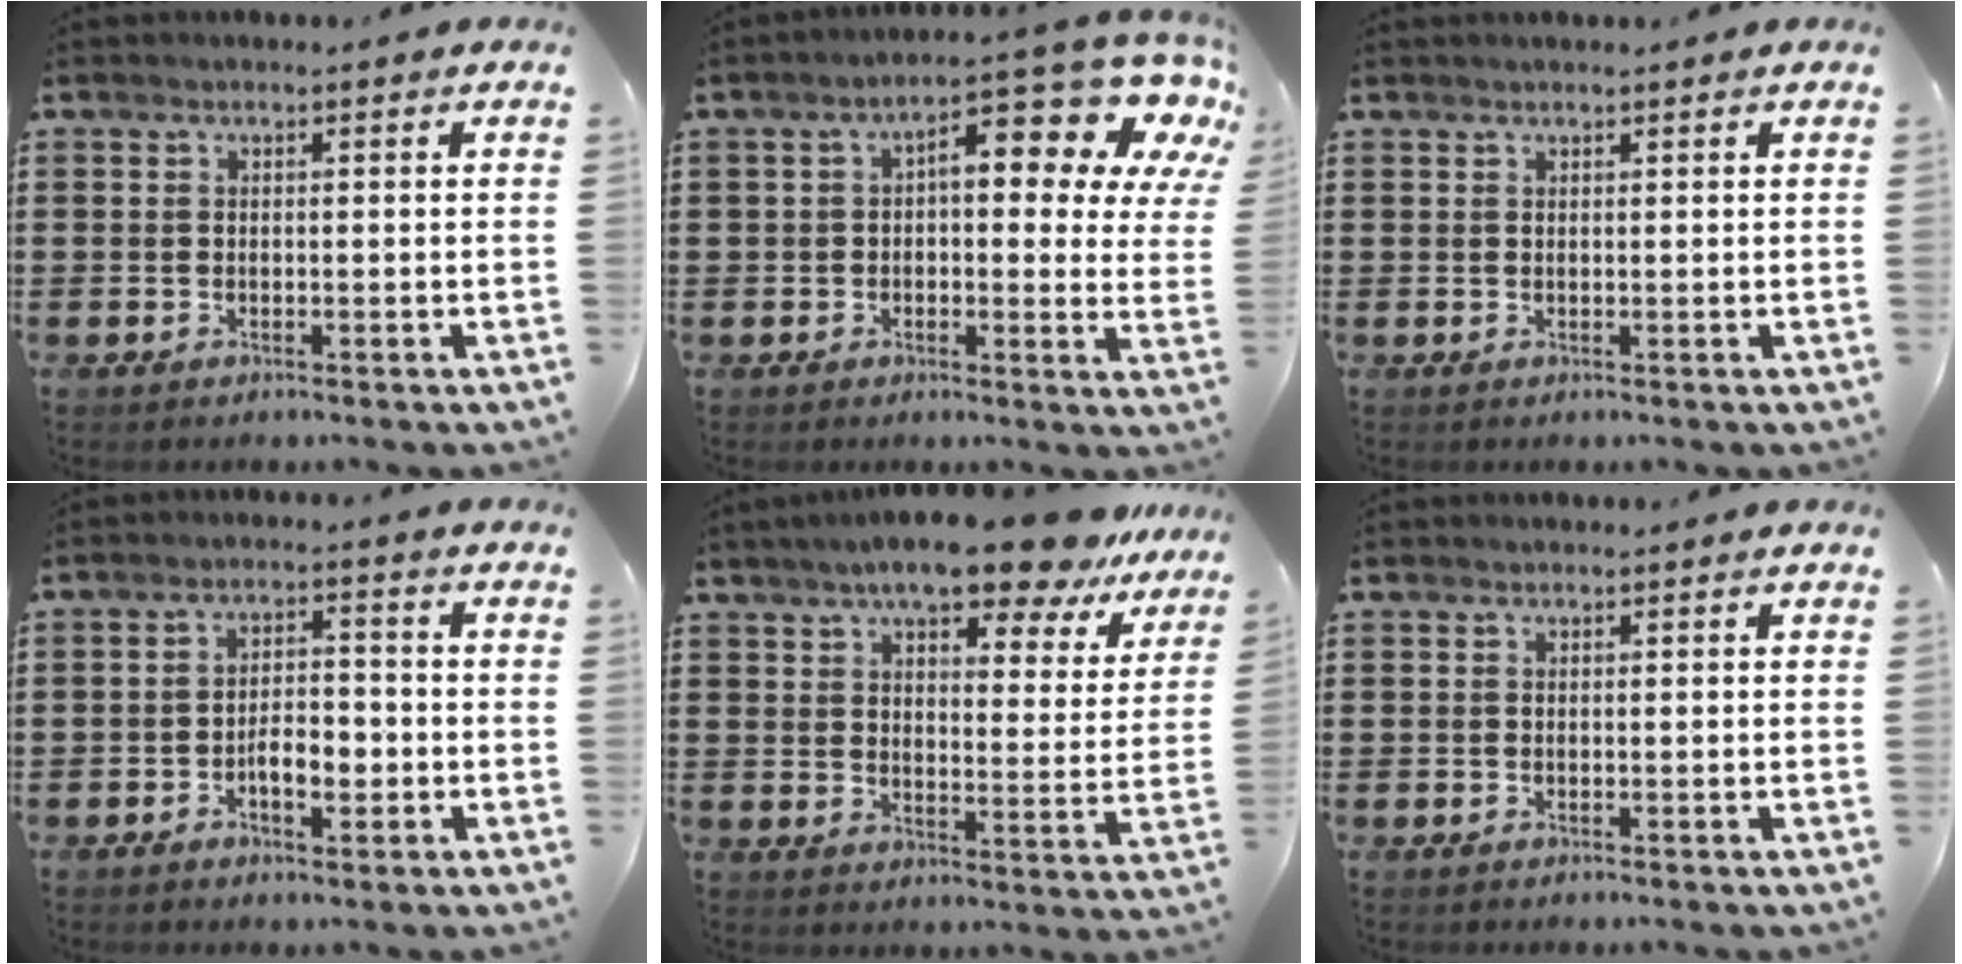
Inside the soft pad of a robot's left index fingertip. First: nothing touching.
{"total": 12.4, "force": [6.0, 4.7, 9.8], "torque": [-0.144, -0.042, 0.090]}
{"total": 0.6, "force": [0.6, 0.0, 0.2], "torque": [-0.004, -0.001, 0.013]}
{"total": 4.3, "force": [-1.5, 2.1, 3.4], "torque": [-0.062, 0.007, -0.030]}
{"total": 11.1, "force": [9.3, 1.6, 5.8], "torque": [-0.108, -0.037, 0.161]}
{"total": 0.0}